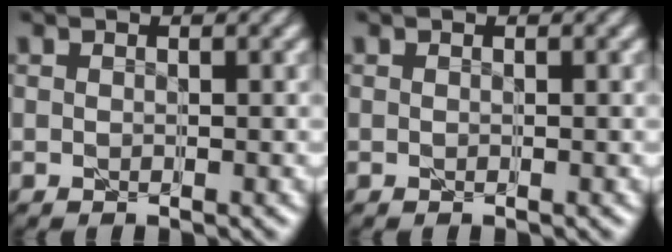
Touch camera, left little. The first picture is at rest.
{"total": 0.0}